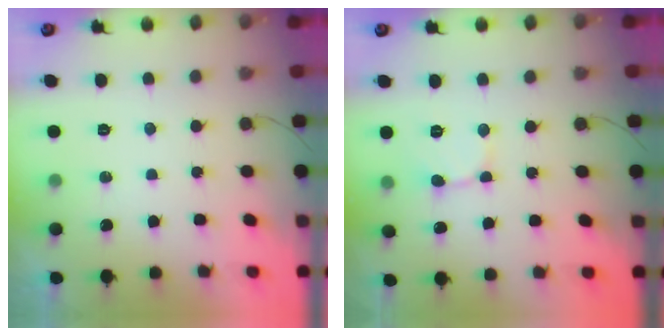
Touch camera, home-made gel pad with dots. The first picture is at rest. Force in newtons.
{"total": 2.9, "press": 2.9, "slide": 0.2}